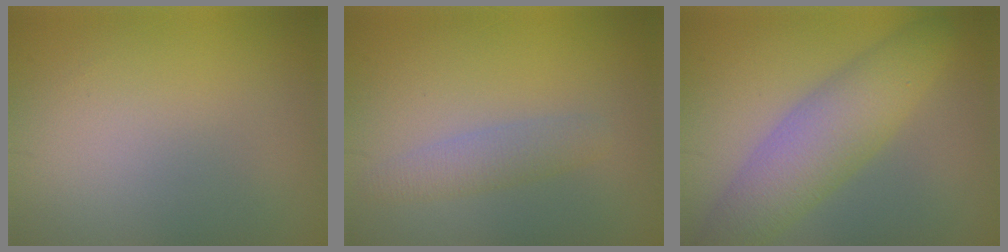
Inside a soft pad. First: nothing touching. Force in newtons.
{"total": 2.1, "press": 2.1, "slide": 0.1}
{"total": 5.9, "press": 5.9, "slide": 0.0}